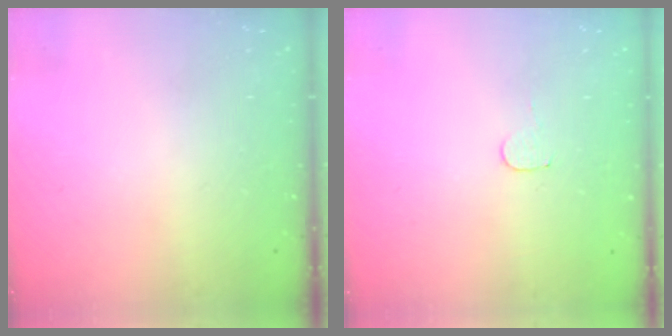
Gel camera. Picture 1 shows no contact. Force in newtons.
{"total": 3.7, "press": 3.7, "slide": 0.3}